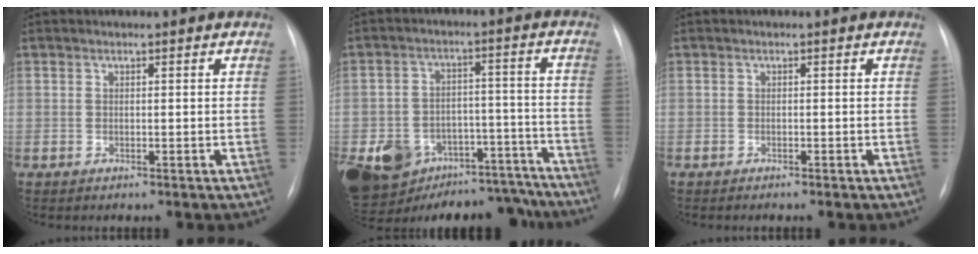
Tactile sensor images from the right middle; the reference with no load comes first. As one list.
[{"total": 22.9, "force": [-18.5, 11.2, 7.6], "torque": [-0.145, 0.028, -0.248]}, {"total": 0.7, "force": [-0.6, 0.0, 0.4], "torque": [-0.009, -0.002, -0.009]}]